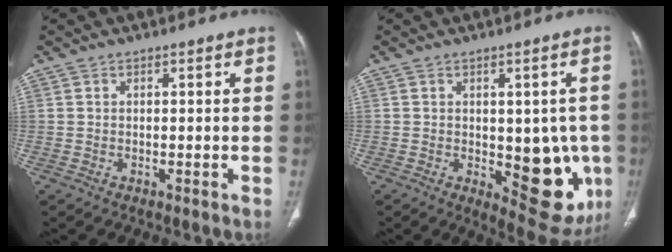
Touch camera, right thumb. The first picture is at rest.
{"total": 14.1, "force": [-2.6, 6.9, 12.0], "torque": [-0.101, -0.016, -0.014]}